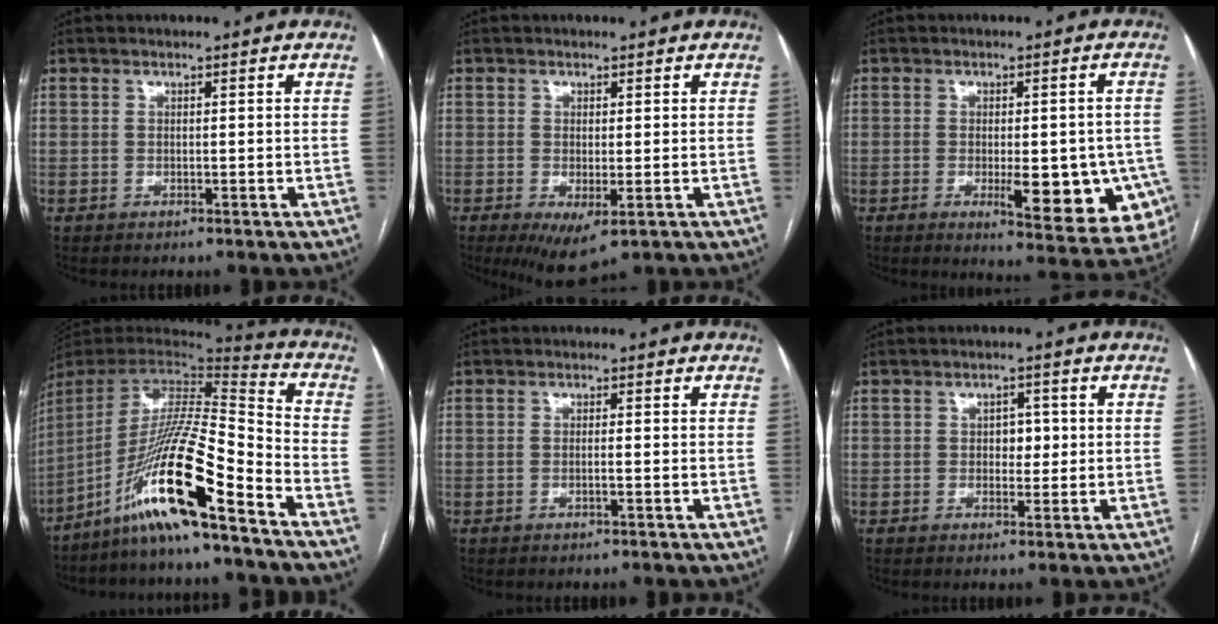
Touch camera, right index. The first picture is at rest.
{"total": 5.7, "force": [-2.3, 1.9, 4.8], "torque": [-0.076, -0.017, -0.026]}
{"total": 13.3, "force": [-3.9, 4.4, 12.0], "torque": [-0.100, 0.003, -0.035]}
{"total": 18.7, "force": [-11.6, 0.2, 14.7], "torque": [-0.302, -0.016, -0.219]}
{"total": 1.0, "force": [-0.3, 0.0, 1.0], "torque": [-0.018, 0.000, -0.005]}
{"total": 2.9, "force": [0.2, 1.9, 2.2], "torque": [-0.026, 0.006, 0.004]}